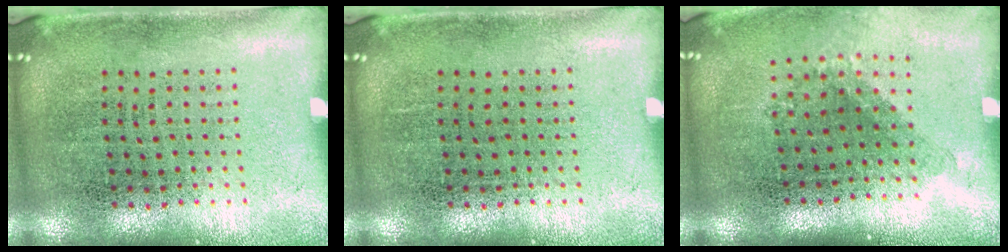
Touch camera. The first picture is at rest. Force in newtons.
{"total": 0.0}
{"total": 1.3, "press": 0.8, "slide": 0.9}